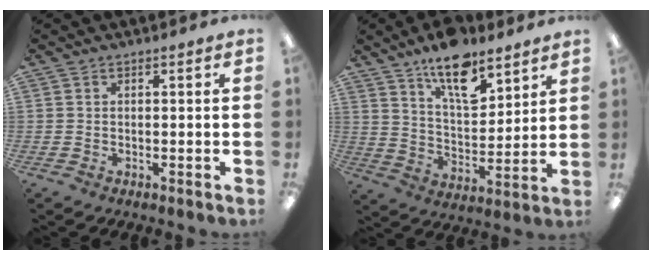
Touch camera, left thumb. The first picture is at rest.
{"total": 14.1, "force": [10.0, 5.9, 7.9], "torque": [-0.121, -0.055, 0.174]}